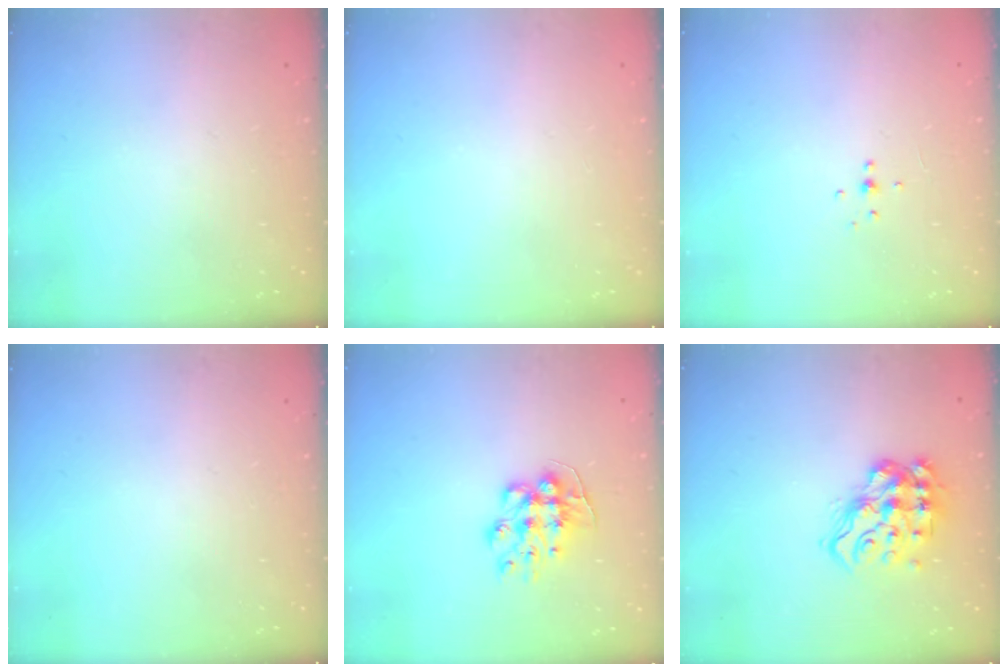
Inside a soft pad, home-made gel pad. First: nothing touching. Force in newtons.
{"total": 0.0}
{"total": 3.4, "press": 3.3, "slide": 0.8}
{"total": 0.0}
{"total": 9.5, "press": 9.5, "slide": 0.4}
{"total": 14.1, "press": 14.1, "slide": 1.2}